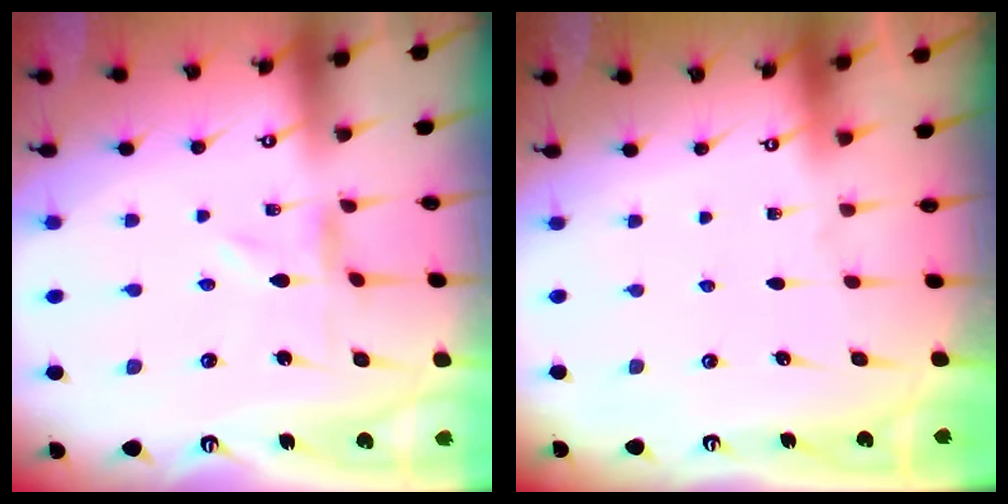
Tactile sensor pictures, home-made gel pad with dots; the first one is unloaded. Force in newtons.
{"total": 0.0}